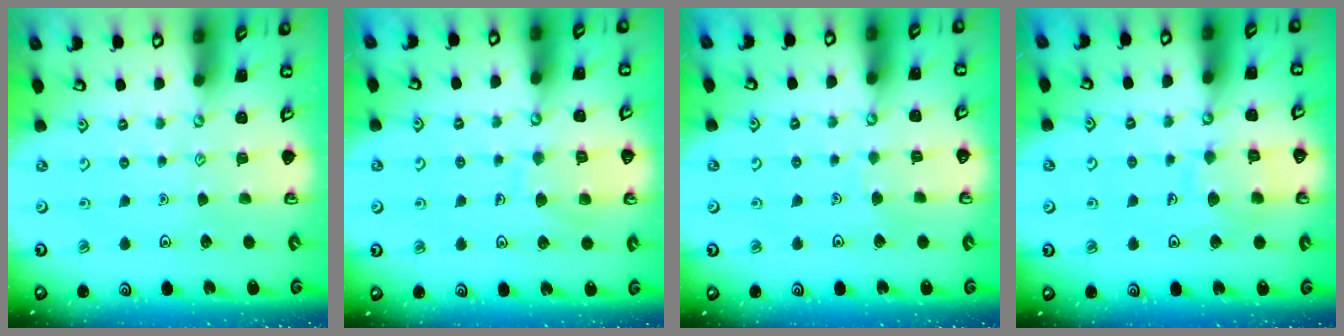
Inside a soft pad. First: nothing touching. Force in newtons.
{"total": 8.6, "press": 8.6, "slide": 0.7}
{"total": 3.0, "press": 3.0, "slide": 0.2}
{"total": 8.4, "press": 8.4, "slide": 0.8}